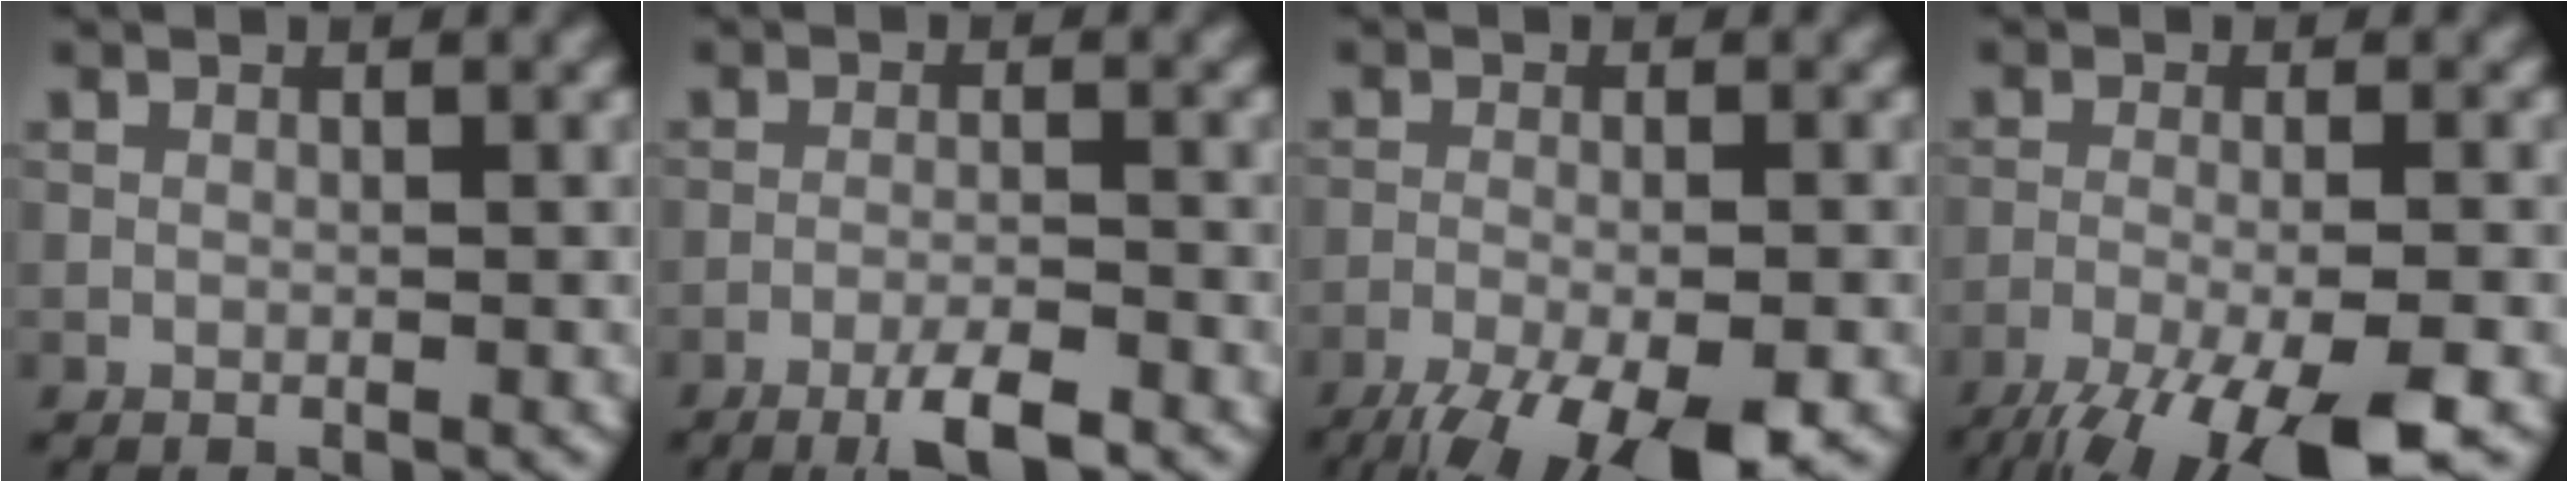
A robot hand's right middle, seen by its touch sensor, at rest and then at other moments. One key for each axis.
{"total": 4.1, "fx": -2.8, "fy": 0.5, "fz": 2.9, "tx": -0.053, "ty": 0.001, "tz": -0.053}
{"total": 10.2, "fx": -7.1, "fy": 2.7, "fz": 6.7, "tx": -0.123, "ty": -0.042, "tz": -0.109}
{"total": 10.5, "fx": -7.2, "fy": 2.3, "fz": 7.3, "tx": -0.121, "ty": -0.029, "tz": -0.118}